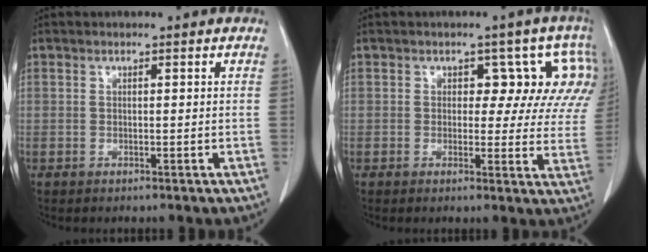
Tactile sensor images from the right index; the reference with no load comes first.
{"total": 7.4, "force": [3.2, 4.5, 4.9], "torque": [-0.037, 0.012, 0.018]}